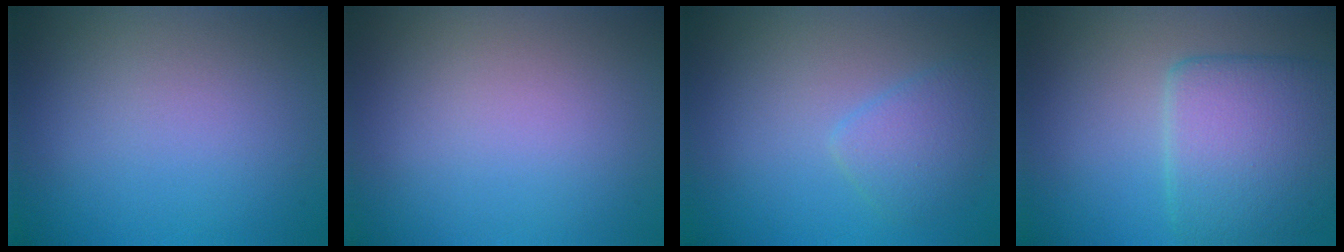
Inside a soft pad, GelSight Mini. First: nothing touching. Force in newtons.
{"total": 0.0}
{"total": 2.4, "press": 2.4, "slide": 0.1}
{"total": 6.3, "press": 6.3, "slide": 0.5}